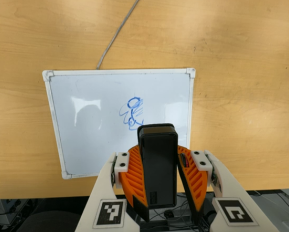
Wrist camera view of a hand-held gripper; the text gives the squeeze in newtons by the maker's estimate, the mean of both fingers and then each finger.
{"total": 8.6, "left": 9.1, "right": 8.0}